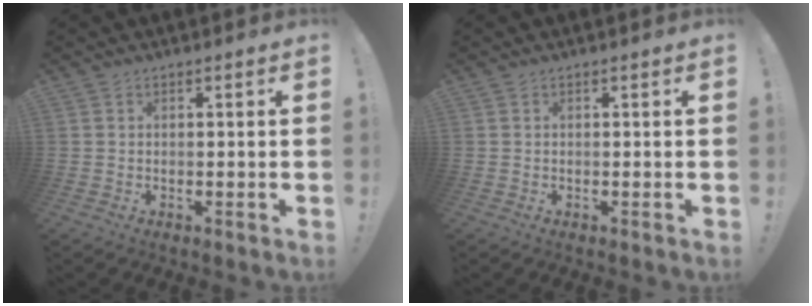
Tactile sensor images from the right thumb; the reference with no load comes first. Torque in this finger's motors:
{"motor_torque": [-0.01, 0.00, -0.04, 0.06, 0.02]}